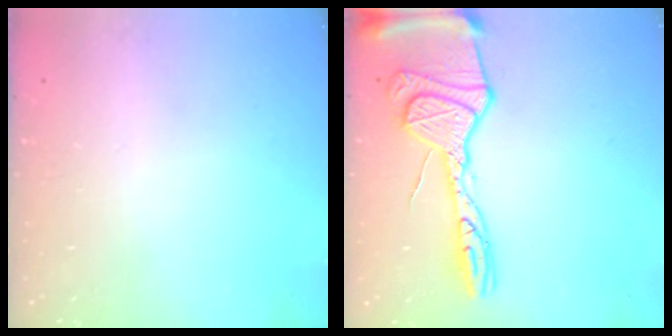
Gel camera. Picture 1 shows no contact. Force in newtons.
{"total": 19.1, "press": 19.0, "slide": 1.7}